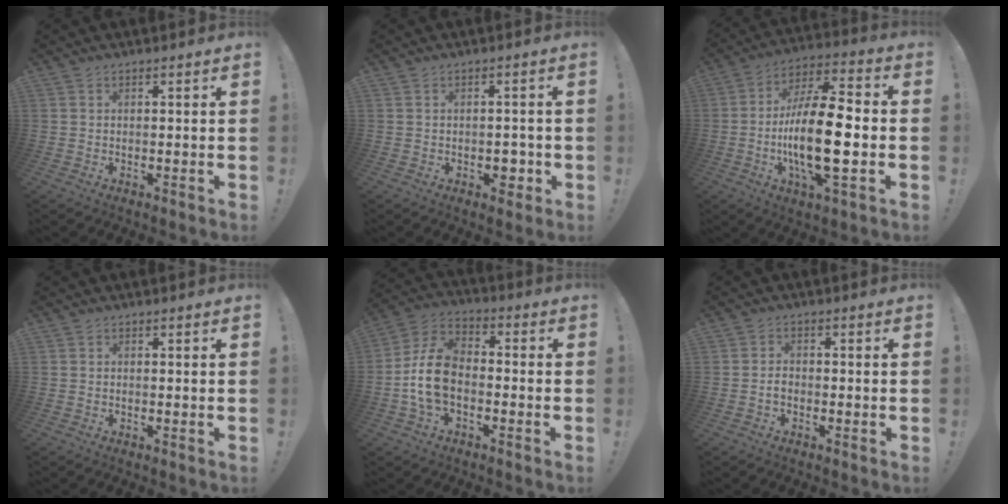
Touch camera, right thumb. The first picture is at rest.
{"total": 3.5, "force": [-1.0, 2.7, 2.0], "torque": [-0.016, 0.003, -0.018]}
{"total": 20.6, "force": [-3.4, 6.8, 19.2], "torque": [-0.357, 0.005, -0.058]}
{"total": 0.0}
{"total": 12.6, "force": [-3.2, 8.4, 8.8], "torque": [-0.183, 0.029, -0.055]}
{"total": 1.9, "force": [-1.0, 1.2, 1.2], "torque": [-0.026, 0.011, -0.016]}